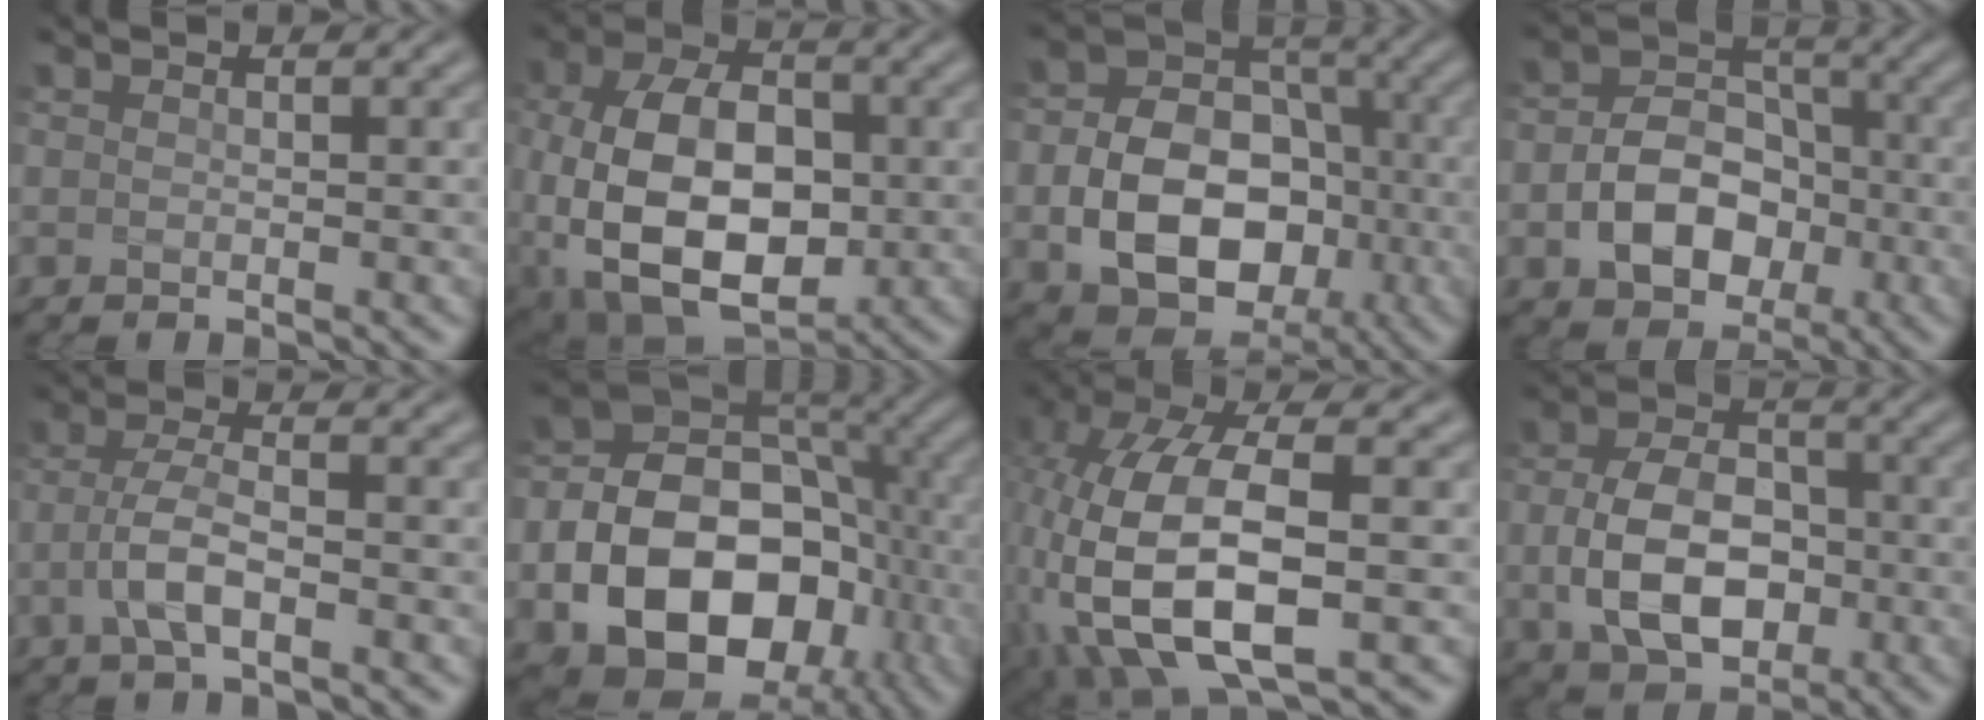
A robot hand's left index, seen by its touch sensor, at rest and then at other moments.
{"total": 13.2, "force": [-1.3, 8.5, 10.0], "torque": [-0.200, -0.015, -0.017]}
{"total": 9.9, "force": [-2.4, 7.5, 6.0], "torque": [-0.102, -0.003, -0.043]}
{"total": 6.4, "force": [-1.7, 4.9, 3.8], "torque": [-0.061, 0.002, -0.029]}
{"total": 3.2, "force": [-1.1, 0.9, 2.9], "torque": [-0.061, 0.007, -0.028]}
{"total": 14.9, "force": [-4.3, 10.7, 9.4], "torque": [-0.149, -0.012, -0.070]}
{"total": 12.2, "force": [-1.6, 6.6, 10.2], "torque": [-0.232, -0.009, -0.024]}
{"total": 7.6, "force": [-1.2, 5.2, 5.4], "torque": [-0.110, 0.001, -0.023]}